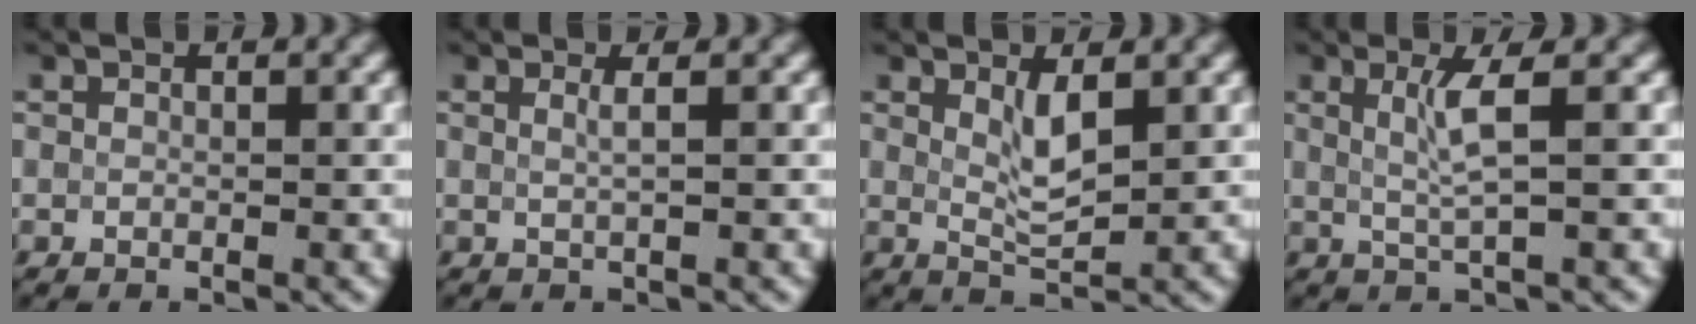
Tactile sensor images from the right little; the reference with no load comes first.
{"total": 1.0, "force": [0.3, 0.1, 0.9], "torque": [-0.015, 0.003, 0.002]}
{"total": 2.6, "force": [1.1, 0.6, 2.2], "torque": [-0.048, -0.003, 0.023]}
{"total": 2.8, "force": [0.7, 0.3, 2.7], "torque": [-0.056, 0.000, 0.014]}